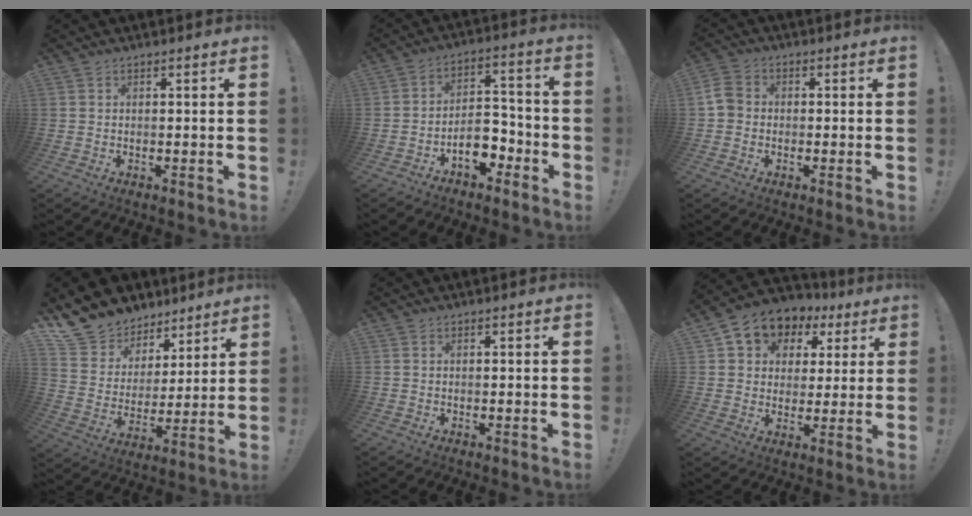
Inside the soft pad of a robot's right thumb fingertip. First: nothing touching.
{"total": 9.5, "force": [-5.2, 6.0, 5.2], "torque": [-0.078, 0.040, -0.083]}
{"total": 5.8, "force": [-0.5, 4.9, 3.0], "torque": [-0.073, 0.014, -0.007]}
{"total": 12.6, "force": [9.4, 8.2, 1.9], "torque": [-0.041, -0.075, 0.186]}
{"total": 0.0}
{"total": 8.1, "force": [3.6, 6.7, 2.6], "torque": [-0.049, -0.025, 0.074]}